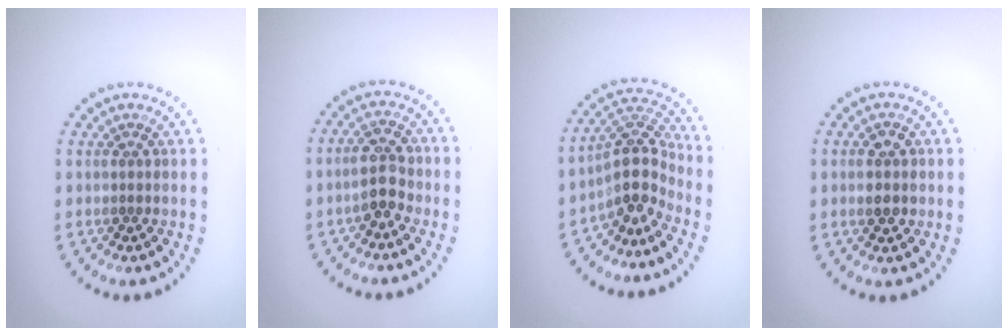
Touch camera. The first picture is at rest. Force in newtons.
{"total": 2.7, "press": 2.7, "slide": 0.6}
{"total": 4.1, "press": 2.9, "slide": 2.8}
{"total": 2.9, "press": 2.9, "slide": 0.2}